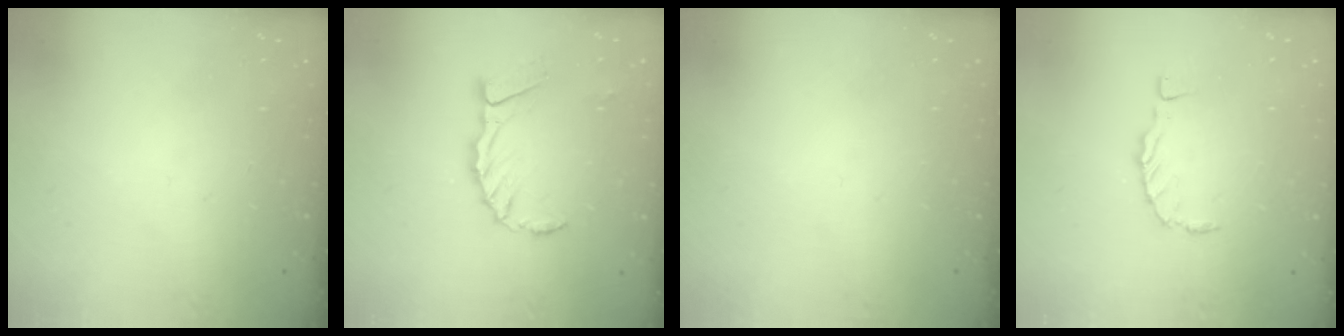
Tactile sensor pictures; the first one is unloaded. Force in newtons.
{"total": 9.0, "press": 8.9, "slide": 1.2}
{"total": 0.0}
{"total": 0.0}